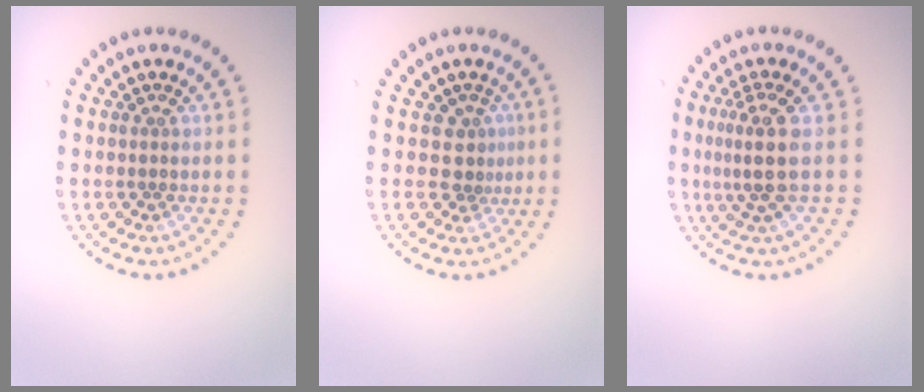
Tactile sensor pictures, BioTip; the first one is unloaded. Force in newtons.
{"total": 1.8, "press": 1.2, "slide": 1.4}
{"total": 3.0, "press": 2.0, "slide": 2.2}